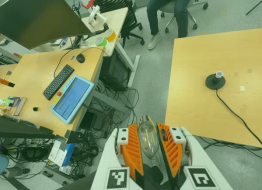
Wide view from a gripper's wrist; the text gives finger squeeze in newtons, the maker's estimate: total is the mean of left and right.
{"total": 11.2, "left": 11.5, "right": 11.0}